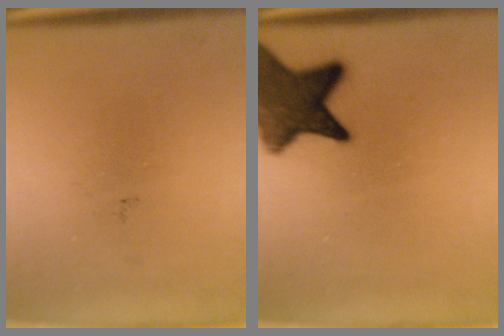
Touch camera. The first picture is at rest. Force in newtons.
{"total": 11.8}